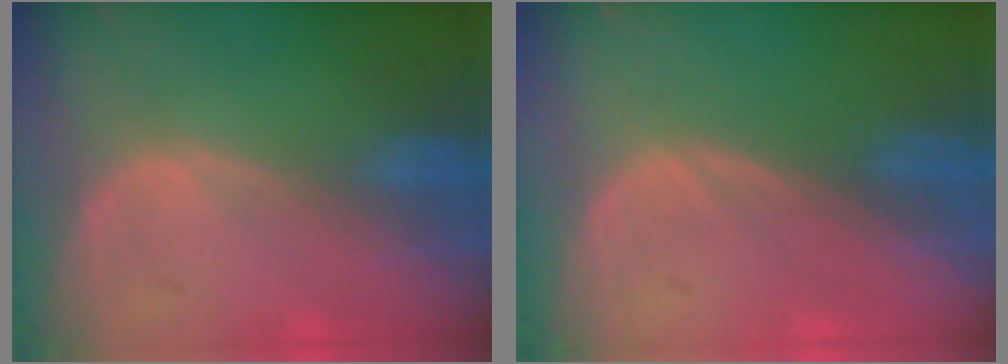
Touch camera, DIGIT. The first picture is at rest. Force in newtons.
{"total": 0.0}